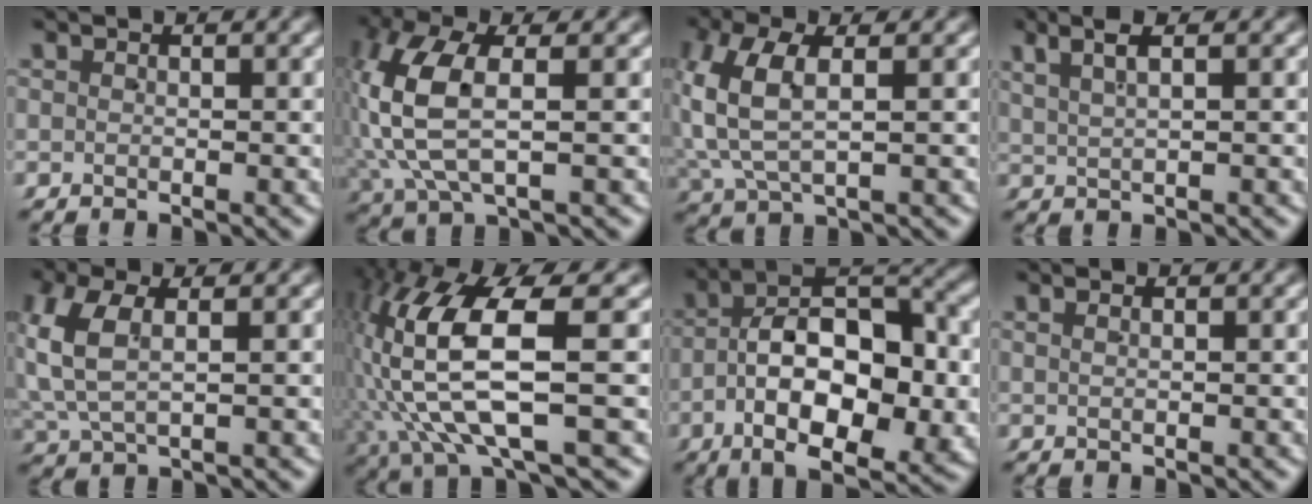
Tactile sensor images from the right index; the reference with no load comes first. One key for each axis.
{"total": 8.3, "fx": 1.0, "fy": 5.0, "fz": 6.6, "tx": -0.176, "ty": -0.012, "tz": 0.028}
{"total": 6.6, "fx": 0.7, "fy": 4.2, "fz": 5.0, "tx": -0.132, "ty": -0.005, "tz": 0.018}
{"total": 3.2, "fx": 2.1, "fy": 0.7, "fz": 2.3, "tx": -0.039, "ty": 0.016, "tz": 0.035}
{"total": 5.5, "fx": 1.0, "fy": 3.8, "fz": 3.9, "tx": -0.116, "ty": -0.005, "tz": 0.023}
{"total": 11.8, "fx": 0.6, "fy": 5.4, "fz": 10.5, "tx": -0.230, "ty": -0.017, "tz": 0.025}
{"total": 11.6, "fx": -1.5, "fy": 6.1, "fz": 9.8, "tx": -0.145, "ty": -0.014, "tz": -0.023}
{"total": 0.7, "fx": 0.4, "fy": -0.2, "fz": 0.6, "tx": -0.006, "ty": 0.004, "tz": 0.007}